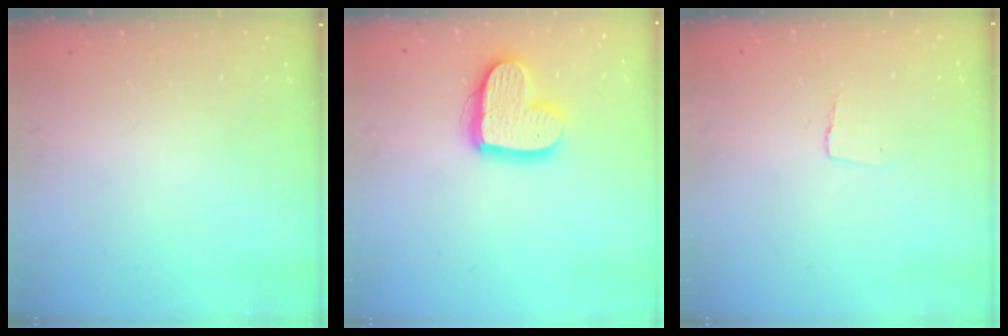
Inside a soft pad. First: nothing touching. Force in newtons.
{"total": 15.7, "press": 15.7, "slide": 1.4}
{"total": 4.1, "press": 4.1, "slide": 0.2}